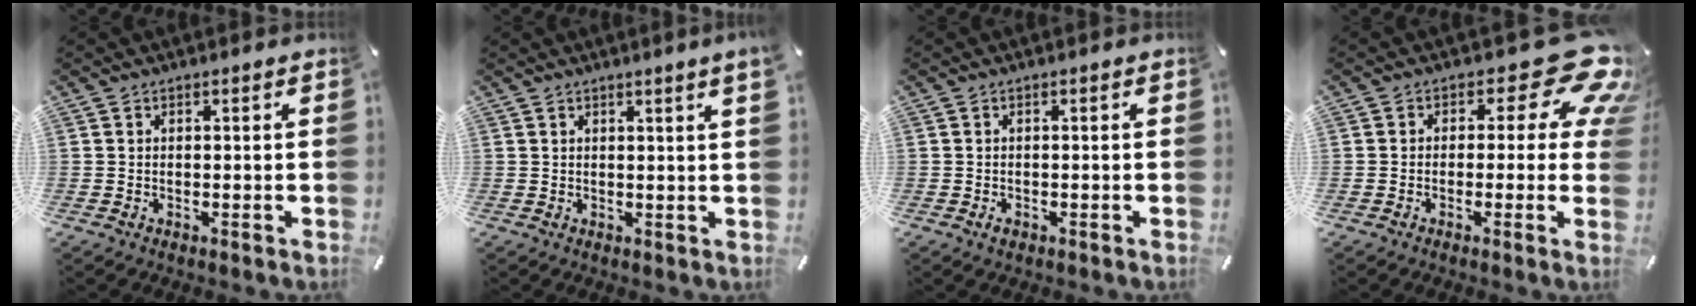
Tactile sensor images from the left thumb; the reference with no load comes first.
{"total": 2.2, "force": [1.4, -0.4, 1.7], "torque": [-0.031, -0.004, 0.024]}
{"total": 1.1, "force": [-0.4, 0.7, 0.8], "torque": [-0.016, 0.000, -0.007]}
{"total": 15.1, "force": [6.0, 7.2, 11.8], "torque": [-0.140, -0.042, 0.098]}